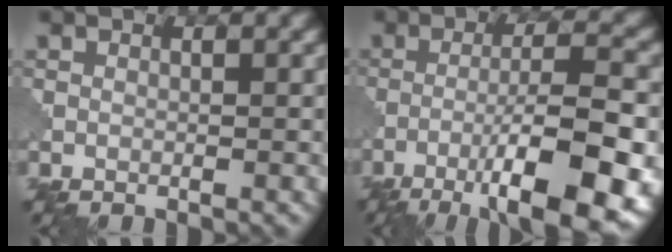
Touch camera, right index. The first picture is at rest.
{"total": 11.7, "force": [-5.8, 2.5, 9.8], "torque": [-0.153, 0.002, -0.090]}